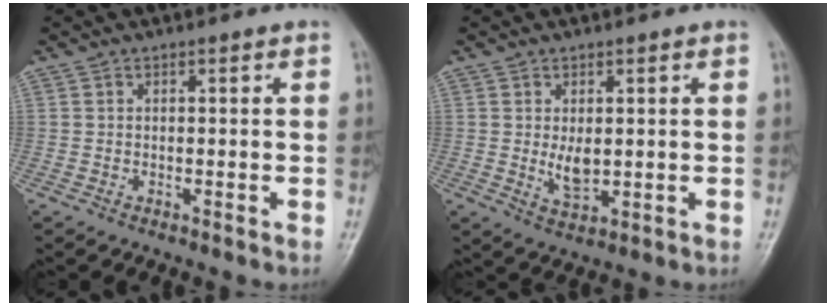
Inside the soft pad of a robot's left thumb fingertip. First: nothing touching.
{"total": 4.6, "force": [0.4, 2.6, 3.8], "torque": [-0.056, -0.012, 0.014]}